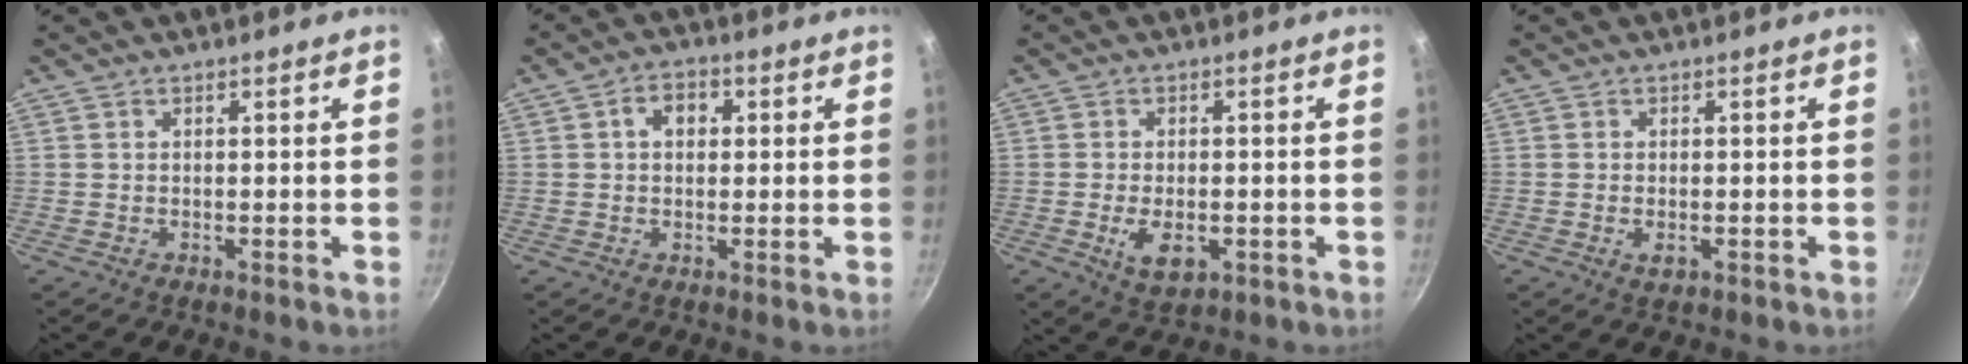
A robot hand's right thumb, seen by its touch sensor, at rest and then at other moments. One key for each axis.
{"total": 4.7, "fx": 1.0, "fy": 3.5, "fz": 3.0, "tx": -0.024, "ty": 0.011, "tz": 0.009}
{"total": 6.4, "fx": -1.8, "fy": 3.6, "fz": 5.0, "tx": -0.077, "ty": 0.001, "tz": -0.021}
{"total": 2.2, "fx": -0.7, "fy": 1.2, "fz": 1.7, "tx": -0.029, "ty": -0.003, "tz": -0.008}